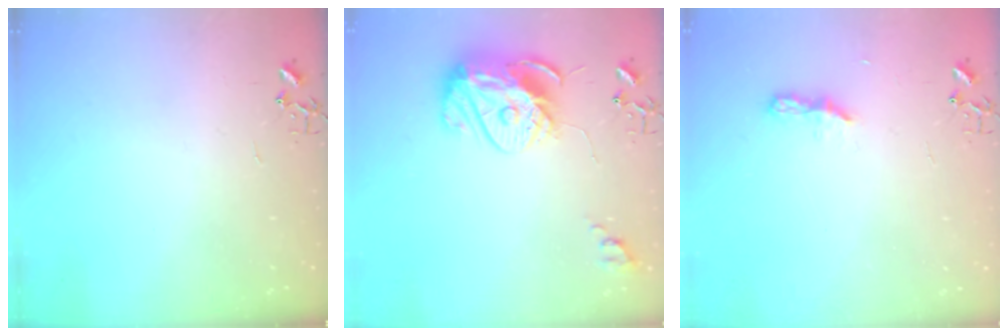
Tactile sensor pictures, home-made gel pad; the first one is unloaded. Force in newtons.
{"total": 13.9, "press": 13.8, "slide": 1.3}
{"total": 5.9, "press": 5.8, "slide": 0.7}